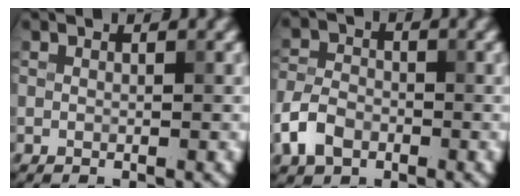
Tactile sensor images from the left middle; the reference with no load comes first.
{"total": 3.9, "force": [-1.9, 2.7, 2.0], "torque": [-0.045, 0.001, -0.043]}